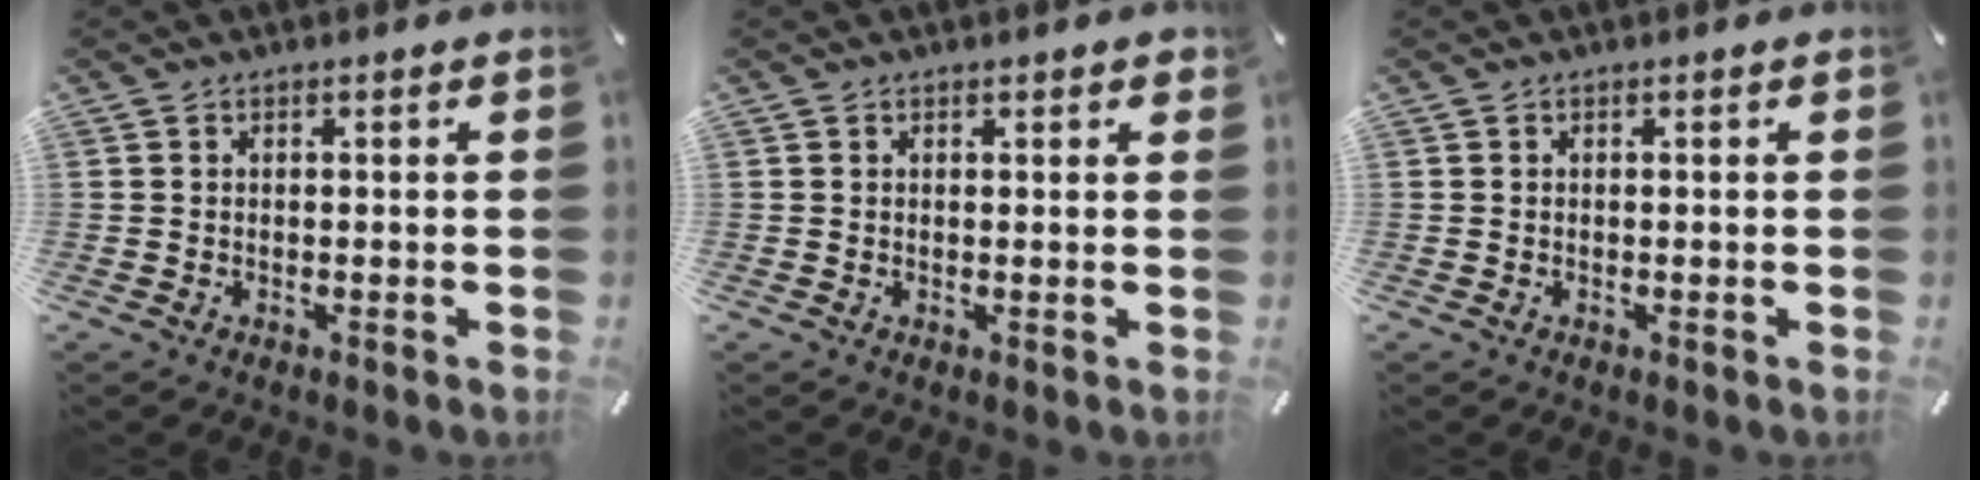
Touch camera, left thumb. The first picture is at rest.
{"total": 0.8, "force": [0.6, 0.5, 0.4], "torque": [0.001, -0.002, 0.009]}
{"total": 0.0}